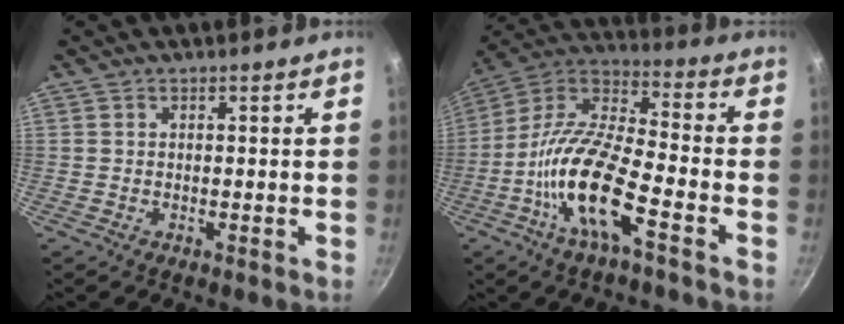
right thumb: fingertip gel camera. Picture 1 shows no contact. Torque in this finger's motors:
{"motor_torque": [0.20, 0.60, 2.01, -0.76, 0.53]}